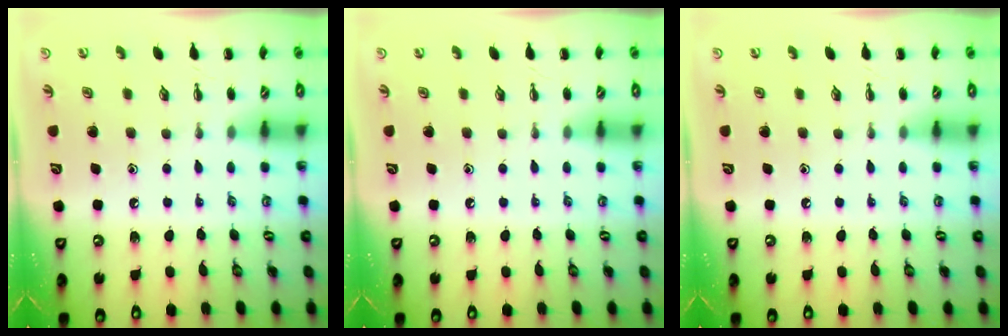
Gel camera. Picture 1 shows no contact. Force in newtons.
{"total": 0.0}
{"total": 0.0}